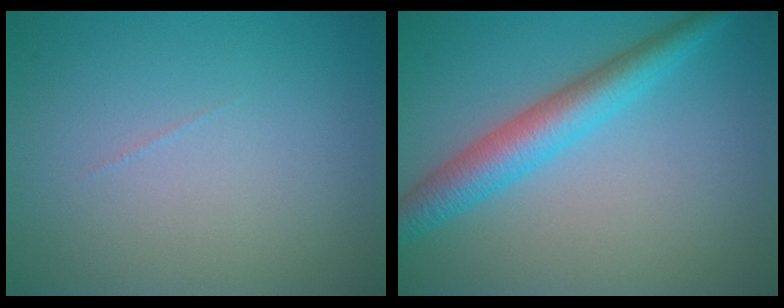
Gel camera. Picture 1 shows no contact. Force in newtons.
{"total": 4.9, "press": 4.9, "slide": 0.1}